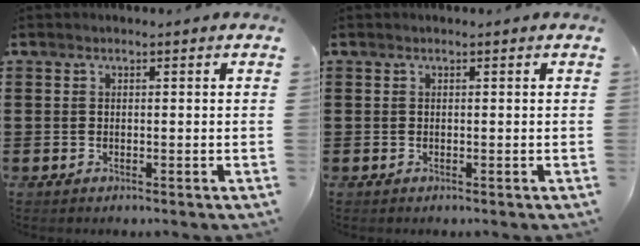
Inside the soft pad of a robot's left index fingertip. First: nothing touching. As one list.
[{"total": 0.0}]